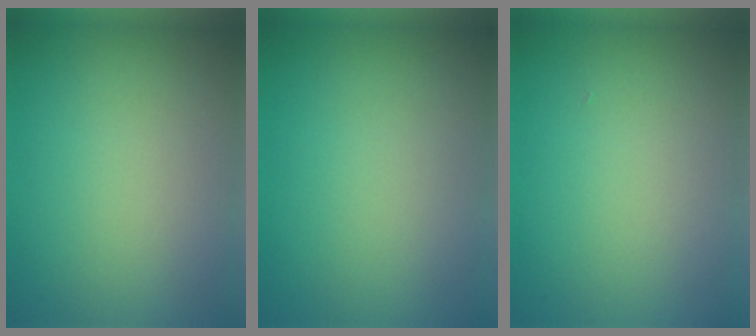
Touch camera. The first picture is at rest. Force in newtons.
{"total": 0.0}
{"total": 0.0}